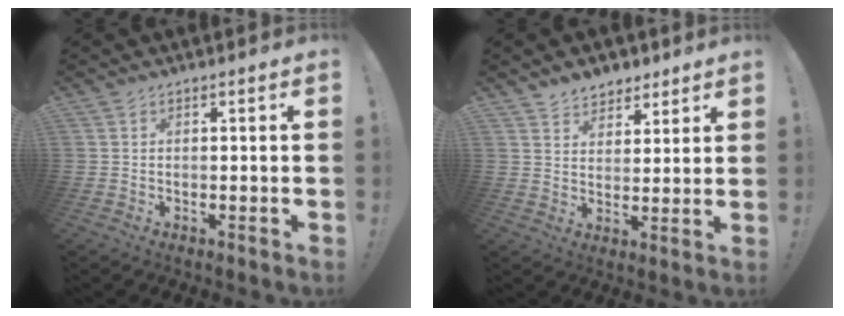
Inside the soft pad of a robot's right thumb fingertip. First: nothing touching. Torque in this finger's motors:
{"motor_torque": [0.01, 0.05, 0.05, -0.05, 0.00]}